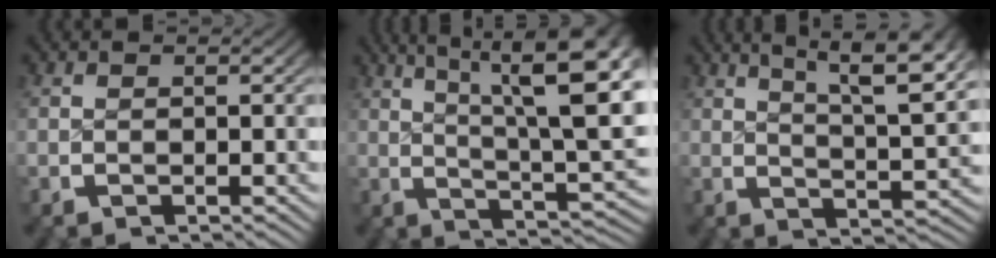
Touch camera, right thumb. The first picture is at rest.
{"total": 11.5, "force": [2.4, 5.3, 9.9], "torque": [-0.120, -0.014, 0.040]}
{"total": 8.4, "force": [3.8, 3.8, 6.4], "torque": [-0.079, 0.000, 0.055]}